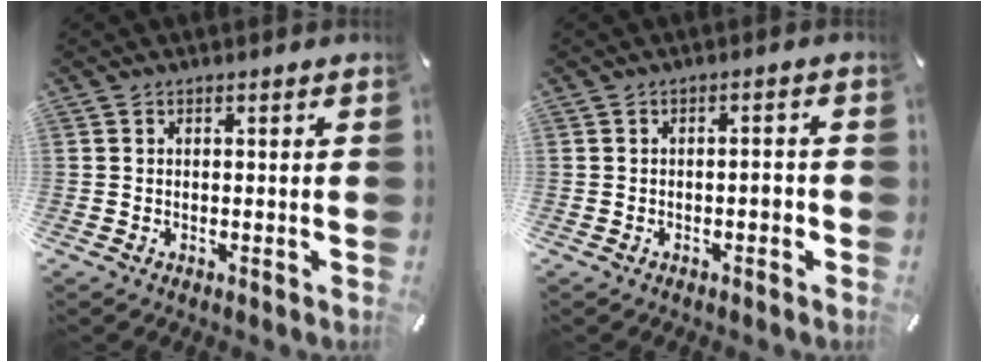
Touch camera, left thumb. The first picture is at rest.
{"total": 2.6, "force": [-0.9, 1.0, 2.2], "torque": [-0.038, 0.006, -0.017]}